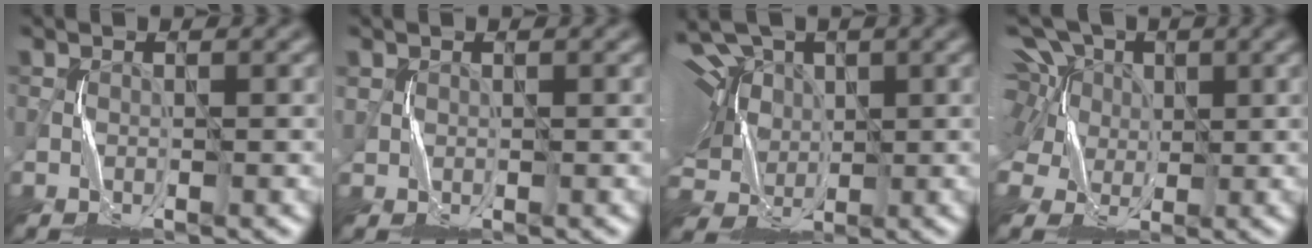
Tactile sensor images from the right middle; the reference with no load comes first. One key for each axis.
{"total": 0.7, "fx": 0.4, "fy": 0.6, "fz": 0.0, "tx": -0.002, "ty": -0.001, "tz": 0.012}
{"total": 15.0, "fx": 4.6, "fy": 9.9, "fz": 10.4, "tx": -0.188, "ty": 0.039, "tz": 0.031}
{"total": 12.4, "fx": 4.3, "fy": 9.1, "fz": 7.2, "tx": -0.139, "ty": 0.041, "tz": 0.033}